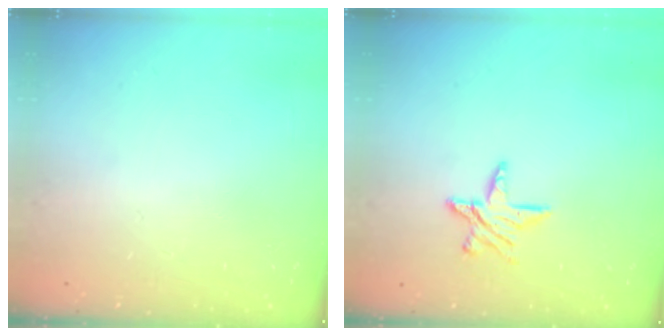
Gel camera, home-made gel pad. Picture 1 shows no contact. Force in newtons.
{"total": 8.3, "press": 8.3, "slide": 0.7}